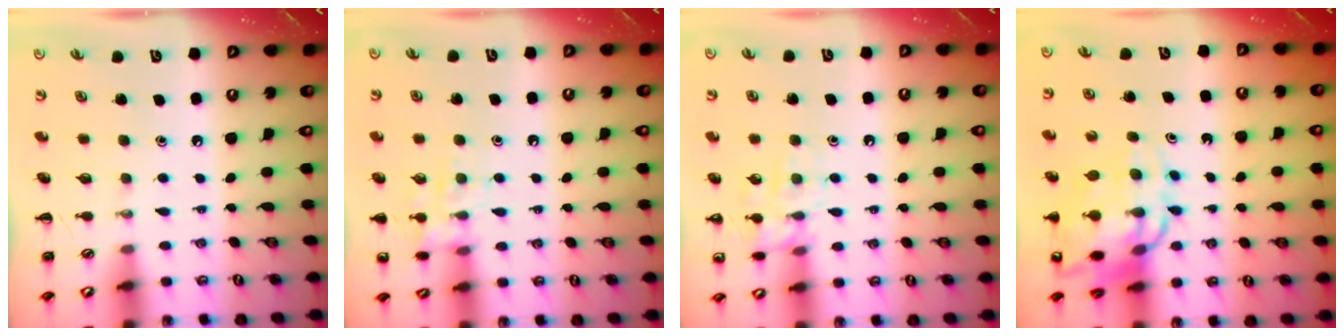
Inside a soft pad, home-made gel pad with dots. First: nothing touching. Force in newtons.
{"total": 9.4, "press": 9.4, "slide": 0.6}
{"total": 9.4, "press": 9.4, "slide": 1.1}
{"total": 13.2, "press": 12.7, "slide": 3.5}